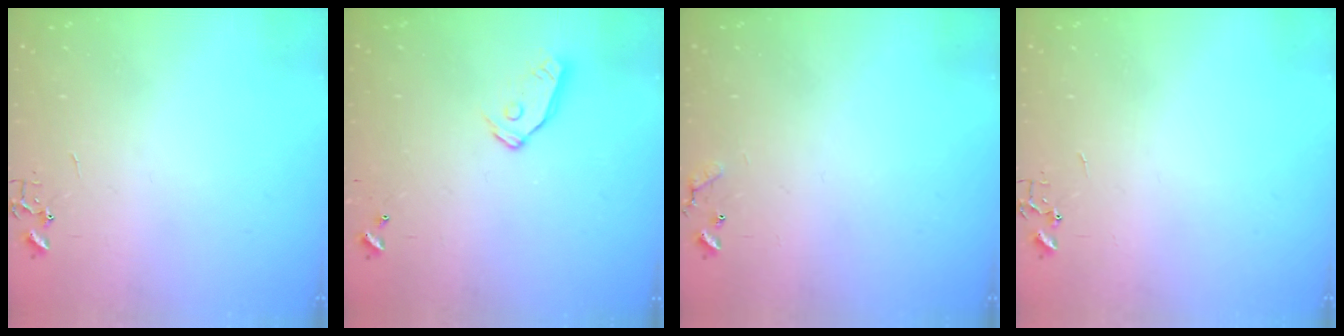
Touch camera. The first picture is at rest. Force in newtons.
{"total": 9.2, "press": 9.2, "slide": 1.0}
{"total": 7.7, "press": 7.7, "slide": 0.5}
{"total": 0.0}